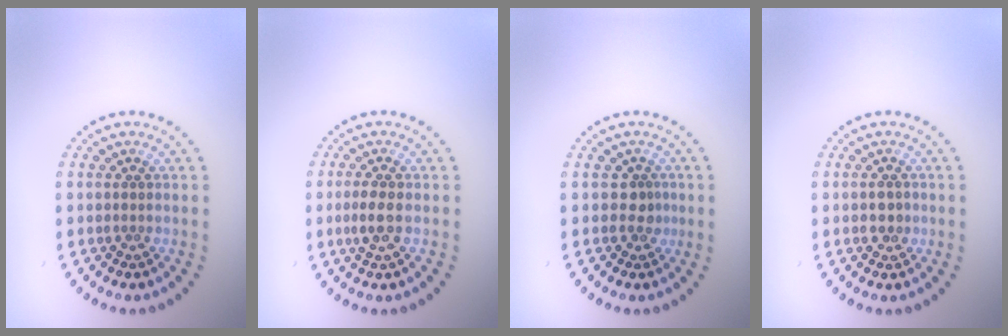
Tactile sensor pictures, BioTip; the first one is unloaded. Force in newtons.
{"total": 1.9, "press": 1.8, "slide": 0.7}
{"total": 1.5, "press": 1.1, "slide": 1.0}
{"total": 1.2, "press": 1.2, "slide": 0.1}